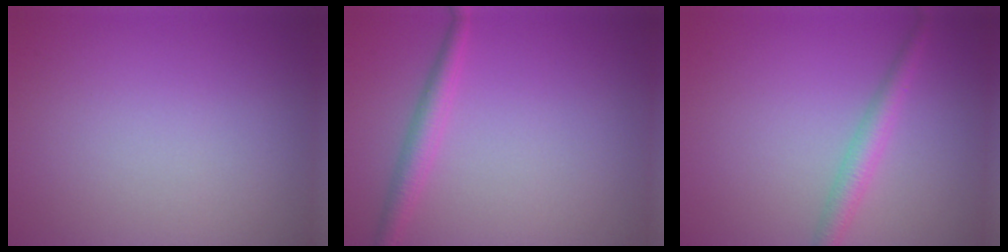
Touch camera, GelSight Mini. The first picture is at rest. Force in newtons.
{"total": 2.4, "press": 2.4, "slide": 0.1}
{"total": 2.5, "press": 2.5, "slide": 0.0}